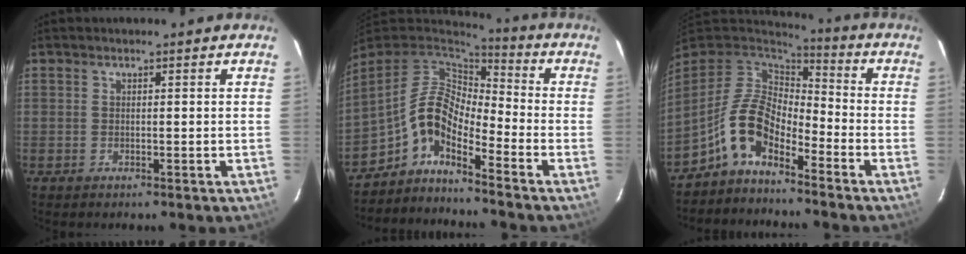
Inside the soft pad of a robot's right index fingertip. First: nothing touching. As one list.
[{"total": 8.2, "force": [-5.0, 3.1, 5.8], "torque": [-0.112, 0.023, -0.111]}, {"total": 10.3, "force": [-5.9, 5.0, 6.9], "torque": [-0.143, 0.017, -0.121]}]